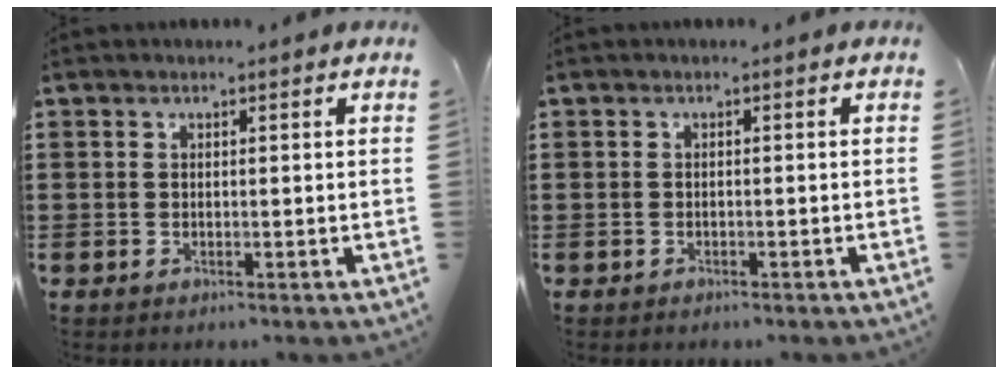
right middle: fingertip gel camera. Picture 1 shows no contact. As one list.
[{"total": 0.6, "force": [-0.5, 0.2, 0.0], "torque": [-0.001, 0.002, -0.012]}]